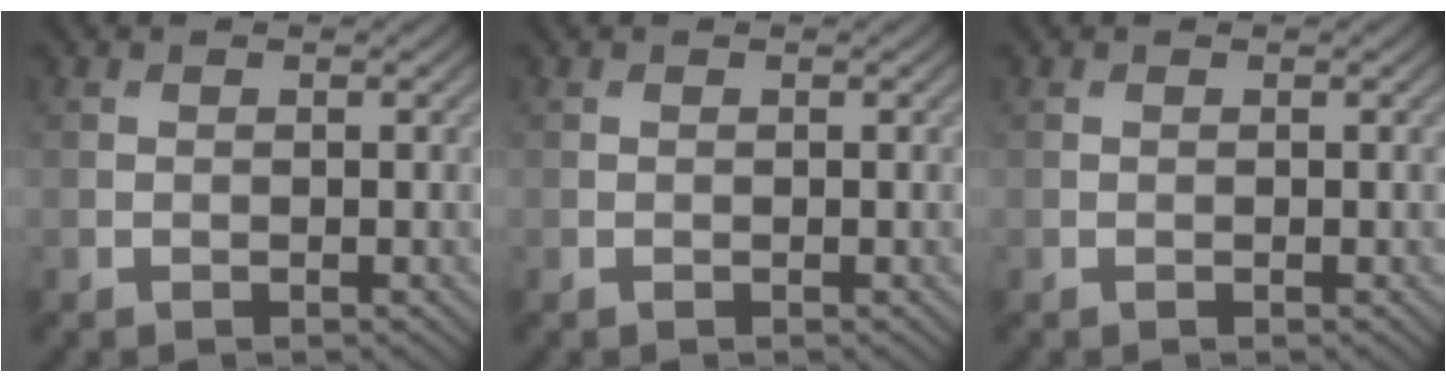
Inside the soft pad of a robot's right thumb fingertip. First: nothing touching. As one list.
[{"total": 0.0}, {"total": 0.0}]